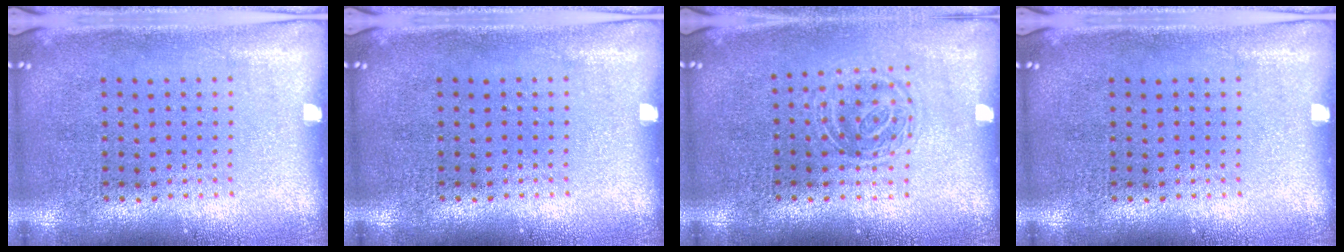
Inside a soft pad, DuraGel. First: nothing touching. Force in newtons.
{"total": 0.0}
{"total": 1.4, "press": 1.1, "slide": 0.9}
{"total": 0.0}